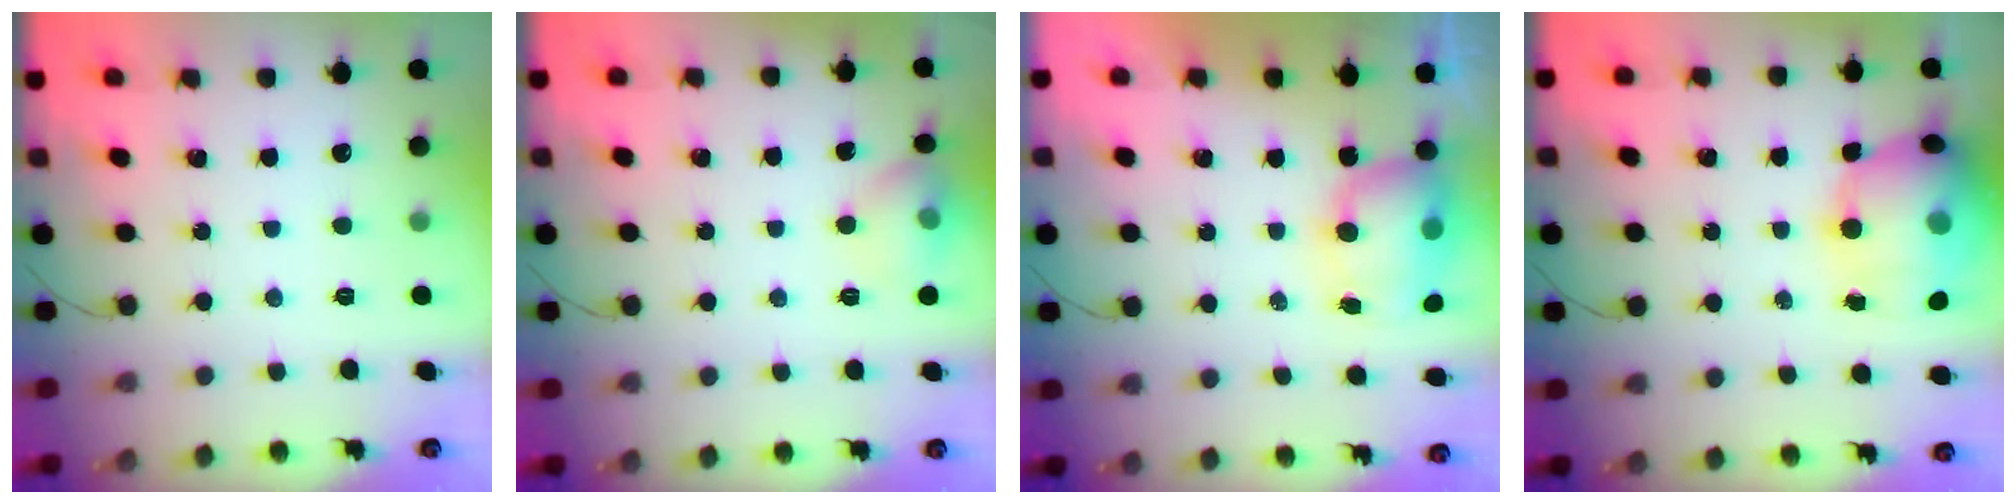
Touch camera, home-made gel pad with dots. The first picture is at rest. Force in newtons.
{"total": 9.9, "press": 8.2, "slide": 5.5}
{"total": 8.1, "press": 8.0, "slide": 1.7}
{"total": 20.0, "press": 17.8, "slide": 9.1}